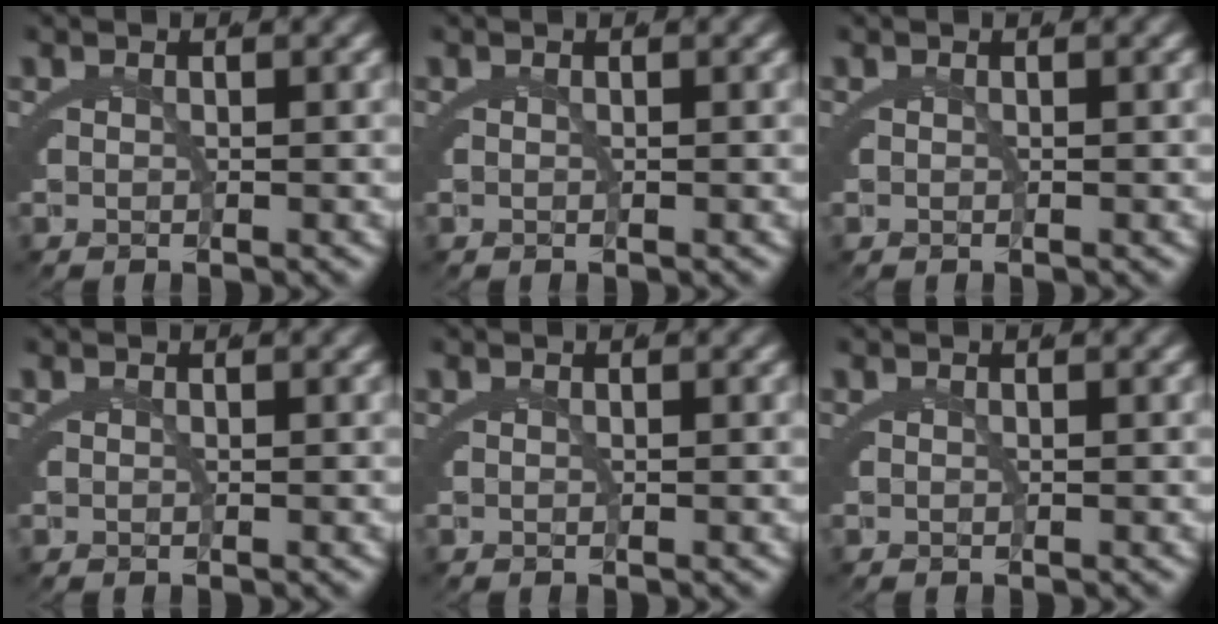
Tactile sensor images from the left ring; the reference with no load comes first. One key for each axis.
{"total": 0.0}
{"total": 0.0}
{"total": 0.0}
{"total": 0.0}
{"total": 0.0}